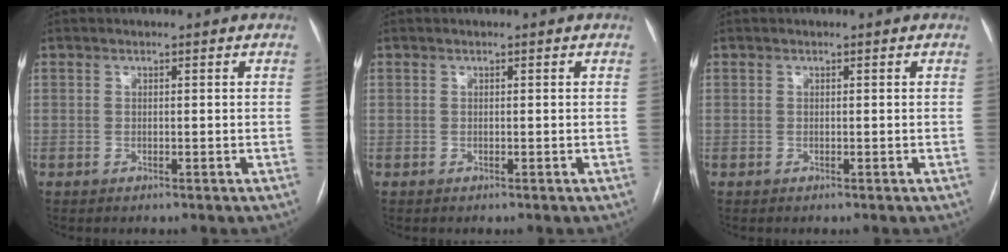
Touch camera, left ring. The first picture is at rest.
{"total": 0.0}
{"total": 0.0}